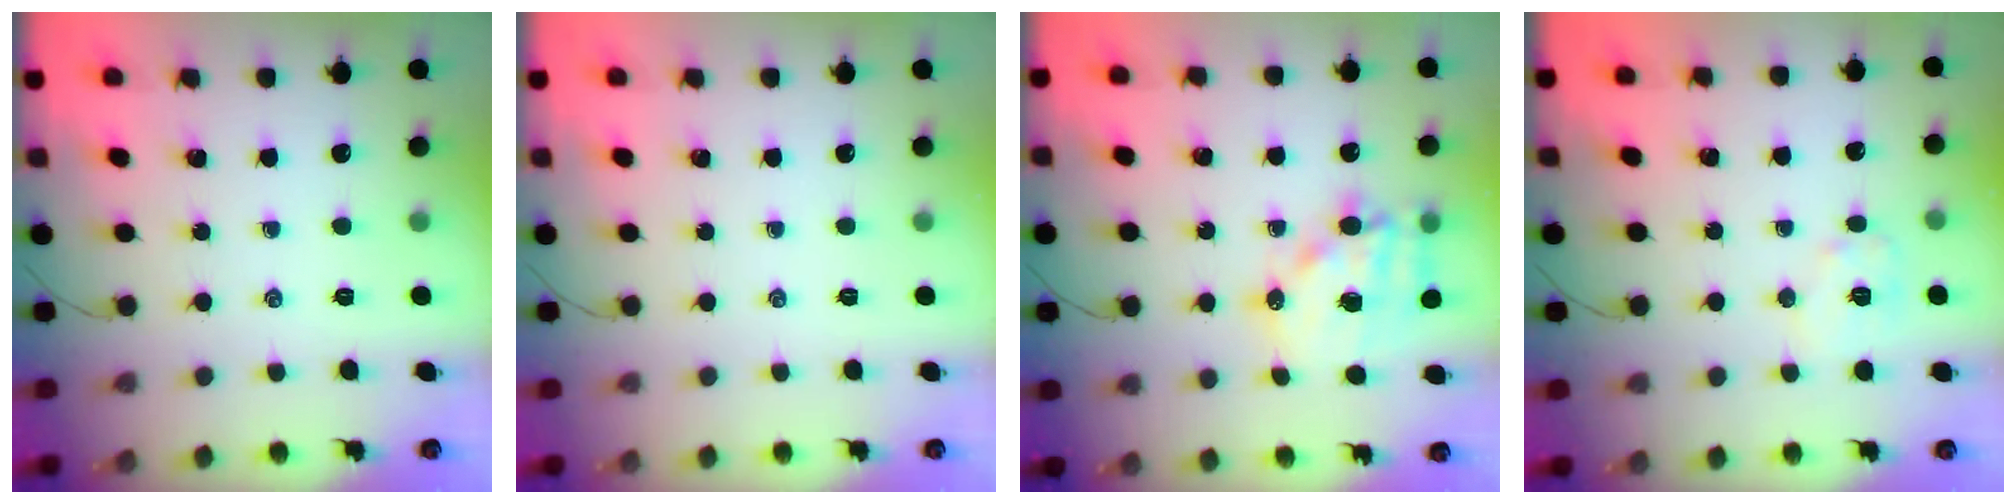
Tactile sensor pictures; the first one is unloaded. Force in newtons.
{"total": 0.0}
{"total": 13.9, "press": 13.6, "slide": 2.9}
{"total": 6.9, "press": 6.9, "slide": 0.3}